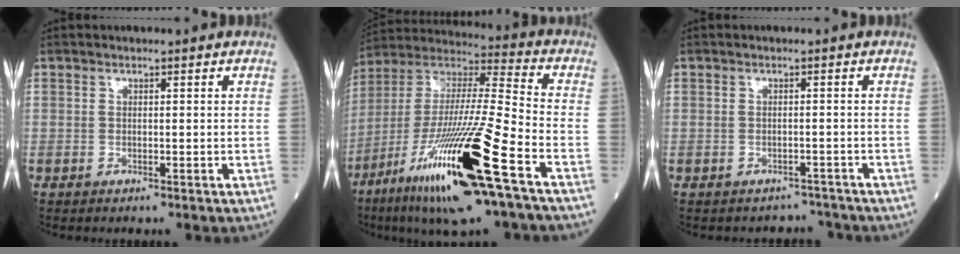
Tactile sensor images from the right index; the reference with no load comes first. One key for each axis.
{"total": 23.8, "fx": -11.5, "fy": 1.2, "fz": 20.8, "tx": -0.404, "ty": -0.052, "tz": -0.212}
{"total": 2.5, "fx": -2.2, "fy": 0.8, "fz": -0.9, "tx": 0.015, "ty": 0.008, "tz": -0.029}